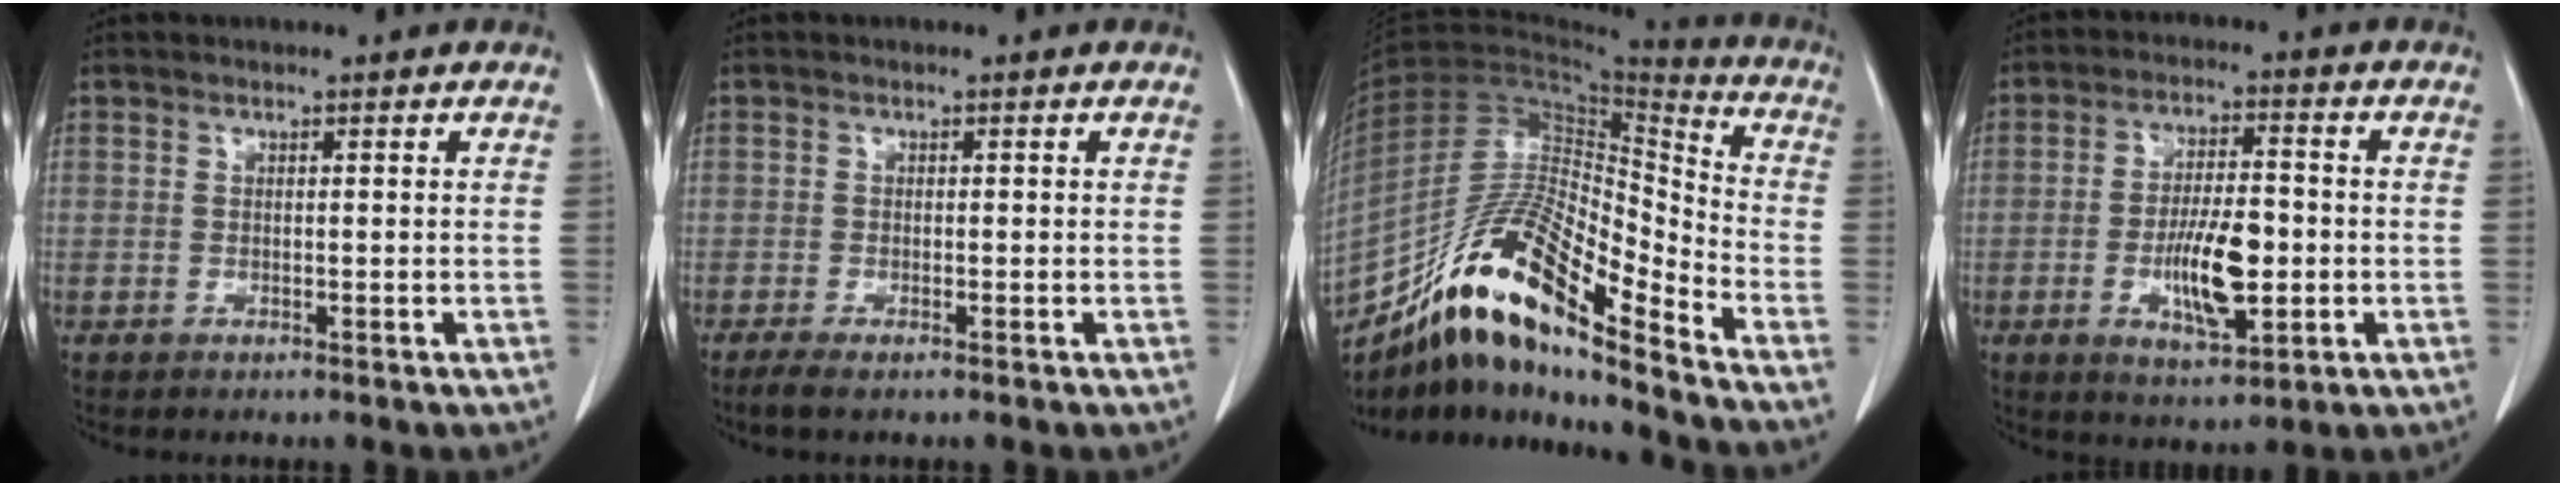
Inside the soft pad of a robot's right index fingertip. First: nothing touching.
{"total": 2.2, "force": [-1.6, 0.4, 1.5], "torque": [-0.030, -0.006, -0.030]}
{"total": 19.8, "force": [-13.9, 3.0, 13.8], "torque": [-0.275, 0.000, -0.249]}
{"total": 10.1, "force": [-2.1, 3.2, 9.4], "torque": [-0.173, -0.003, -0.031]}